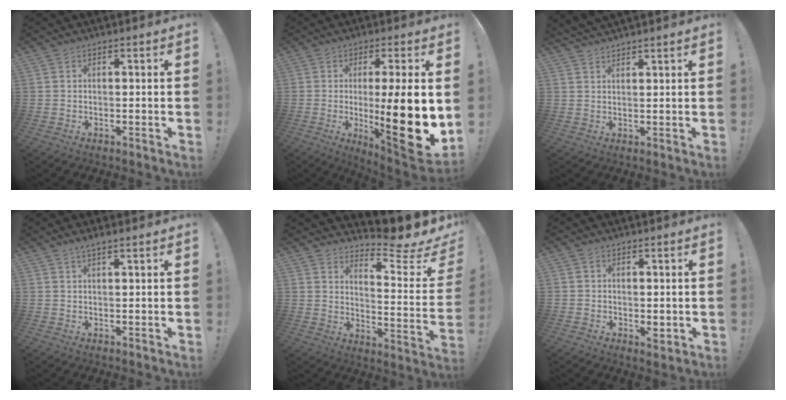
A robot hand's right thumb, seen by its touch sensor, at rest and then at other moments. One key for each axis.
{"total": 20.6, "fx": -1.9, "fy": 3.7, "fz": 20.2, "tx": -0.311, "ty": -0.021, "tz": -0.024}
{"total": 2.7, "fx": 2.5, "fy": 0.1, "fz": 0.8, "tx": -0.020, "ty": -0.016, "tz": 0.049}
{"total": 1.9, "fx": 1.5, "fy": 0.0, "fz": 1.3, "tx": -0.028, "ty": -0.002, "tz": 0.026}
{"total": 8.1, "fx": 7.4, "fy": 0.2, "fz": 3.3, "tx": -0.025, "ty": -0.097, "tz": 0.113}
{"total": 3.8, "fx": -0.2, "fy": 3.5, "fz": 1.5, "tx": -0.018, "ty": 0.004, "tz": 0.000}